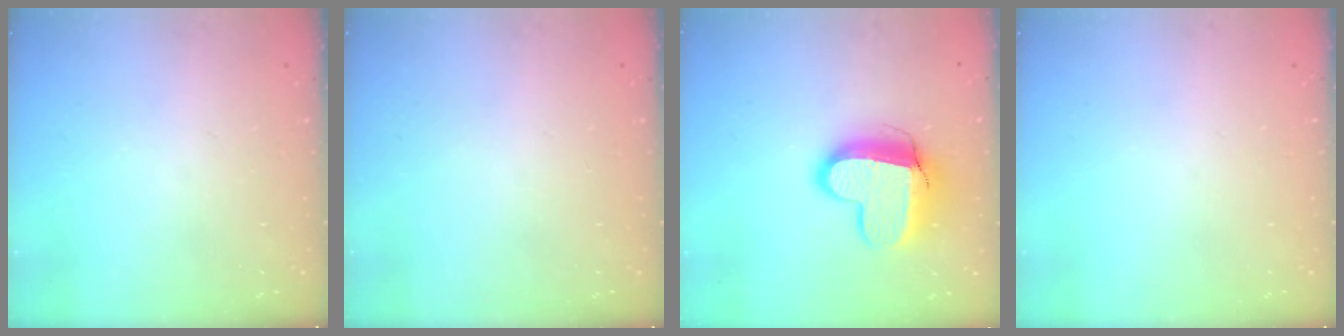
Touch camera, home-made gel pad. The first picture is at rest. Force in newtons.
{"total": 0.0}
{"total": 13.4, "press": 13.3, "slide": 1.3}
{"total": 0.0}